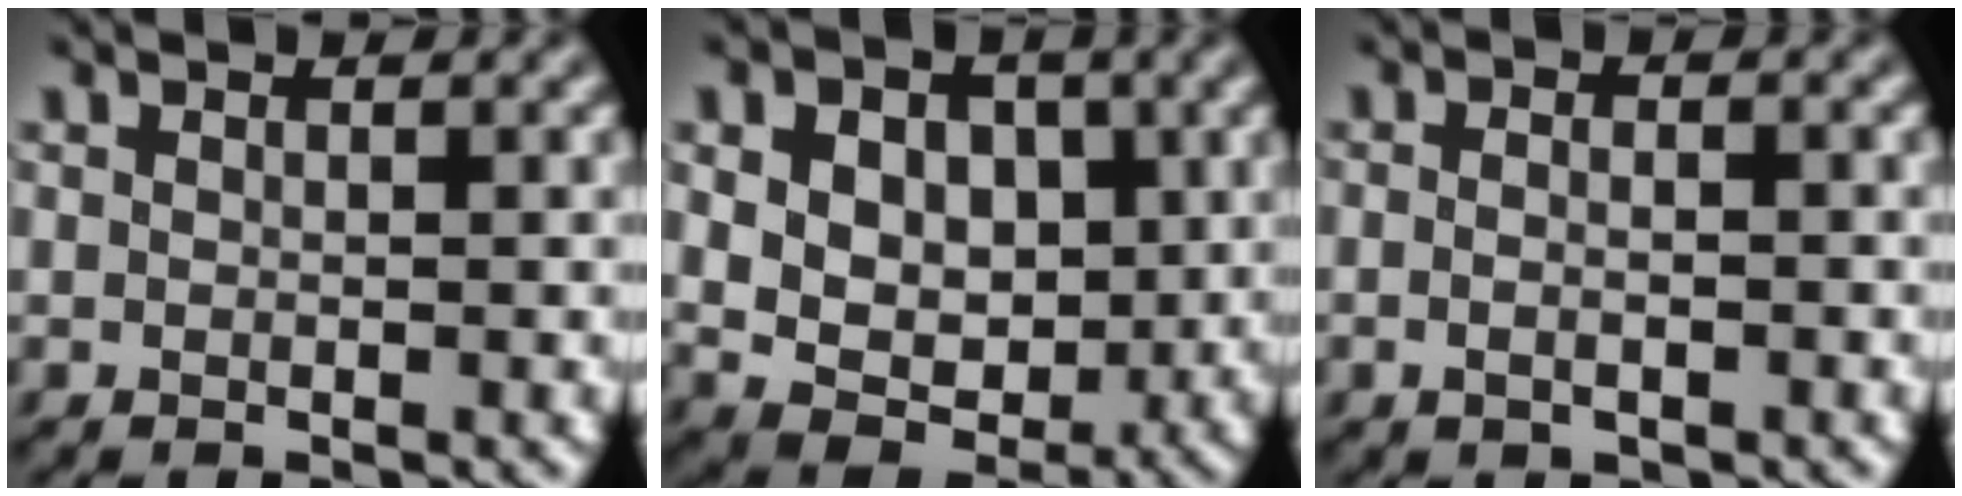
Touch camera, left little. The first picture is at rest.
{"total": 10.0, "force": [2.2, 7.4, 6.4], "torque": [-0.102, 0.023, 0.023]}
{"total": 1.7, "force": [-0.7, 0.8, 1.3], "torque": [-0.019, 0.003, -0.014]}